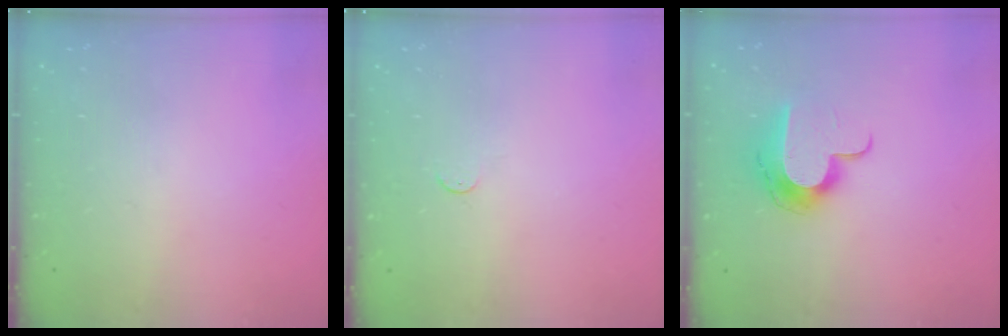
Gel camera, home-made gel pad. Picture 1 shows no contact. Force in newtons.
{"total": 2.9, "press": 2.9, "slide": 0.4}
{"total": 11.2, "press": 11.2, "slide": 0.4}